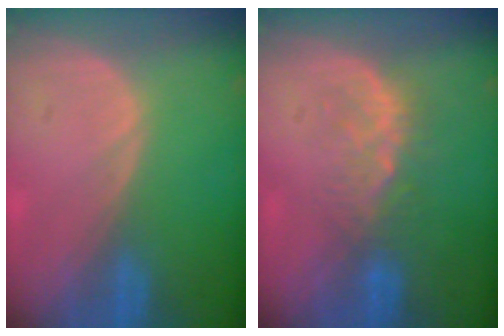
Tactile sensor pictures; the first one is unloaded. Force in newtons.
{"total": 4.8, "press": 4.3, "slide": 2.1}